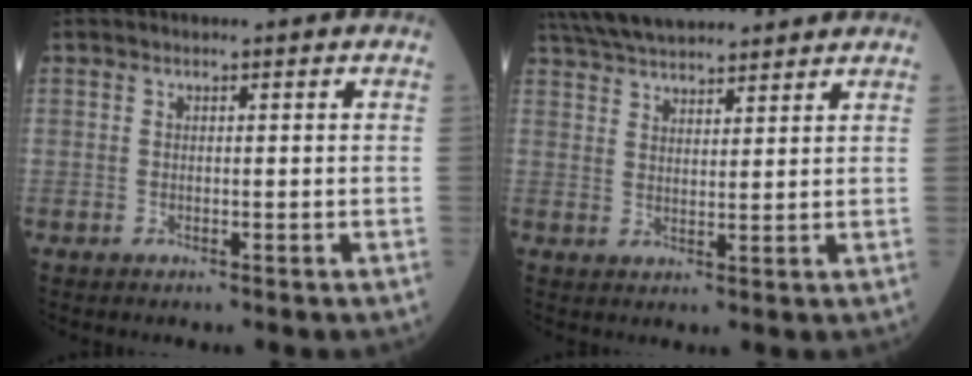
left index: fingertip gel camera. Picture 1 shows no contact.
{"total": 13.8, "force": [12.4, 2.7, 5.6], "torque": [-0.103, 0.038, 0.200]}